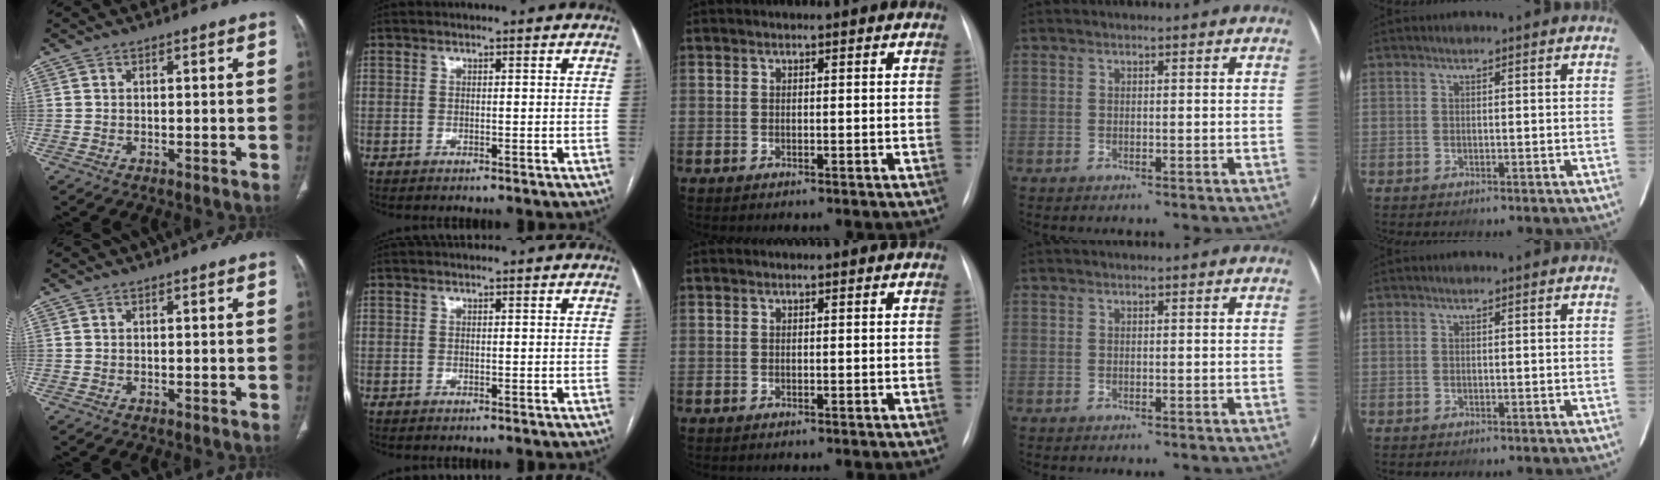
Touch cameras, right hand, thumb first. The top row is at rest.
{}